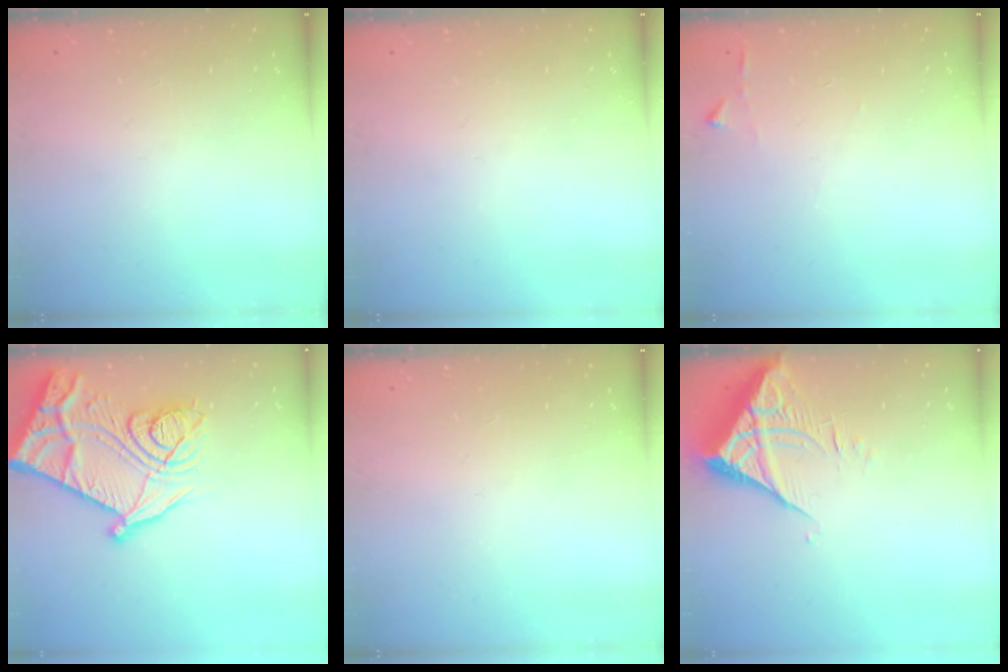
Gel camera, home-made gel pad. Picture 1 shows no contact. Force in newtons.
{"total": 0.0}
{"total": 2.9, "press": 2.9, "slide": 0.3}
{"total": 27.1, "press": 27.1, "slide": 0.8}
{"total": 0.0}
{"total": 6.6, "press": 6.6, "slide": 0.8}